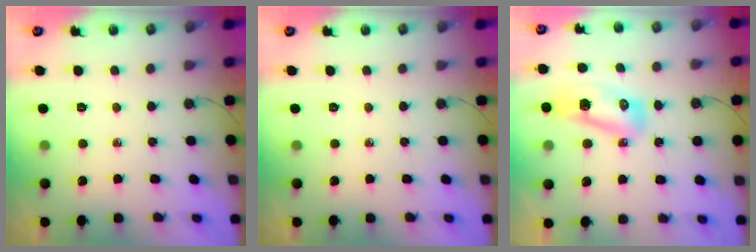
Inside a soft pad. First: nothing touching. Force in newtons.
{"total": 0.0}
{"total": 10.6, "press": 10.5, "slide": 1.4}